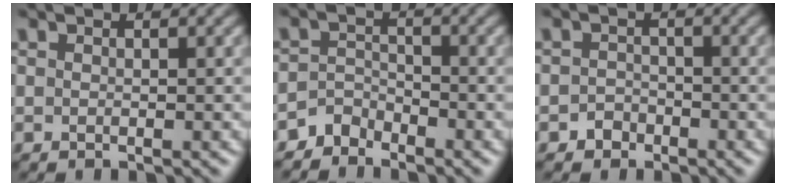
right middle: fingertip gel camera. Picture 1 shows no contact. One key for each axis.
{"total": 2.2, "fx": -2.0, "fy": 0.9, "fz": 0.1, "tx": 0.002, "ty": 0.011, "tz": -0.043}
{"total": 1.4, "fx": -0.9, "fy": 1.0, "fz": 0.2, "tx": 0.003, "ty": 0.005, "tz": -0.017}